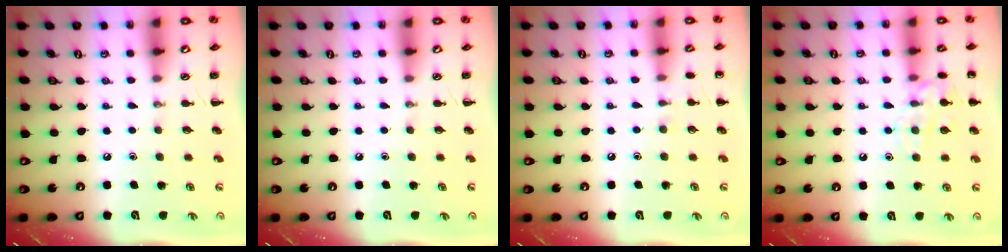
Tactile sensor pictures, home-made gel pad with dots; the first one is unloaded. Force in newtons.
{"total": 0.0}
{"total": 5.0, "press": 4.7, "slide": 1.7}
{"total": 11.1, "press": 11.0, "slide": 1.2}